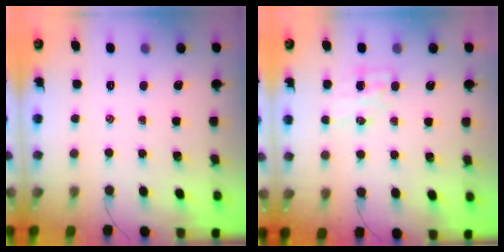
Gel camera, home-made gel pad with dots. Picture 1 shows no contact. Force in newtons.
{"total": 4.7, "press": 4.7, "slide": 0.5}